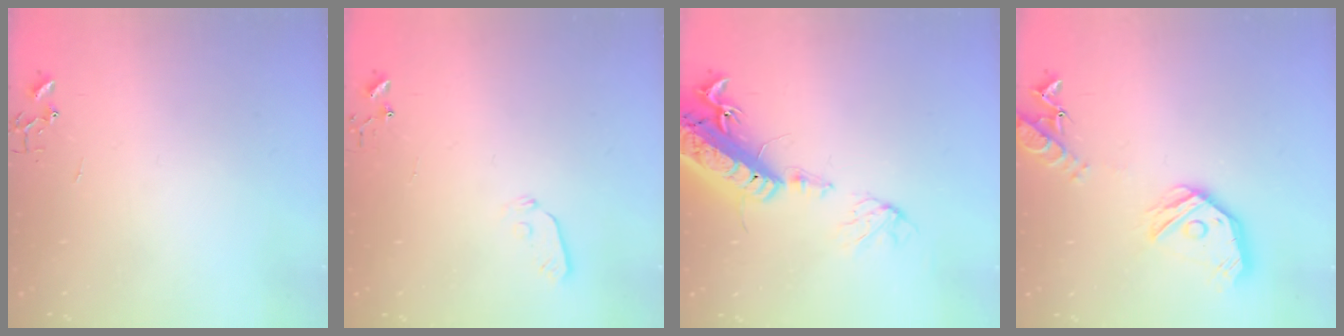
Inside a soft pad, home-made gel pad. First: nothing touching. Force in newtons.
{"total": 3.9, "press": 3.8, "slide": 0.9}
{"total": 20.3, "press": 19.8, "slide": 4.4}
{"total": 17.4, "press": 17.3, "slide": 2.0}